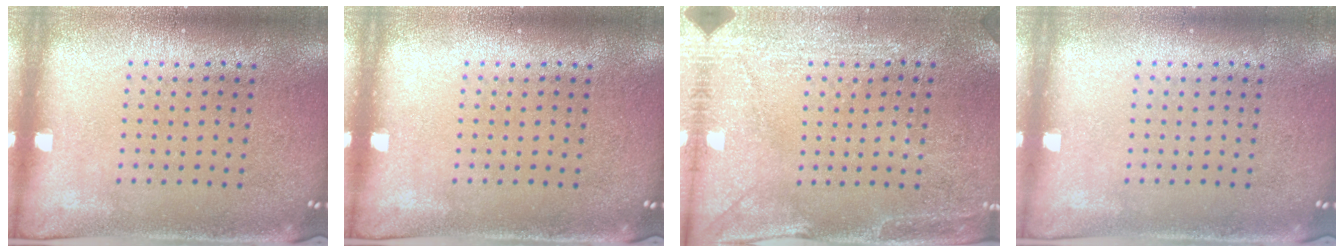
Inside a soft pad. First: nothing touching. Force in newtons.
{"total": 0.0}
{"total": 2.9, "press": 2.8, "slide": 0.6}
{"total": 0.0}